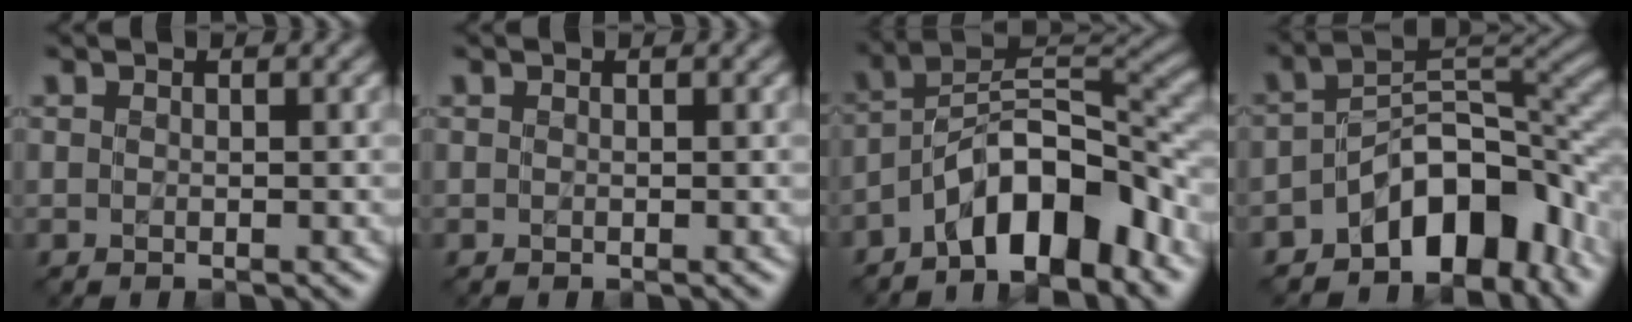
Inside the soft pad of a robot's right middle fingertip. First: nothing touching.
{"total": 0.0}
{"total": 9.2, "force": [-5.5, 3.0, 6.6], "torque": [-0.092, 0.021, -0.105]}
{"total": 9.6, "force": [-5.3, 4.7, 6.5], "torque": [-0.069, 0.014, -0.101]}